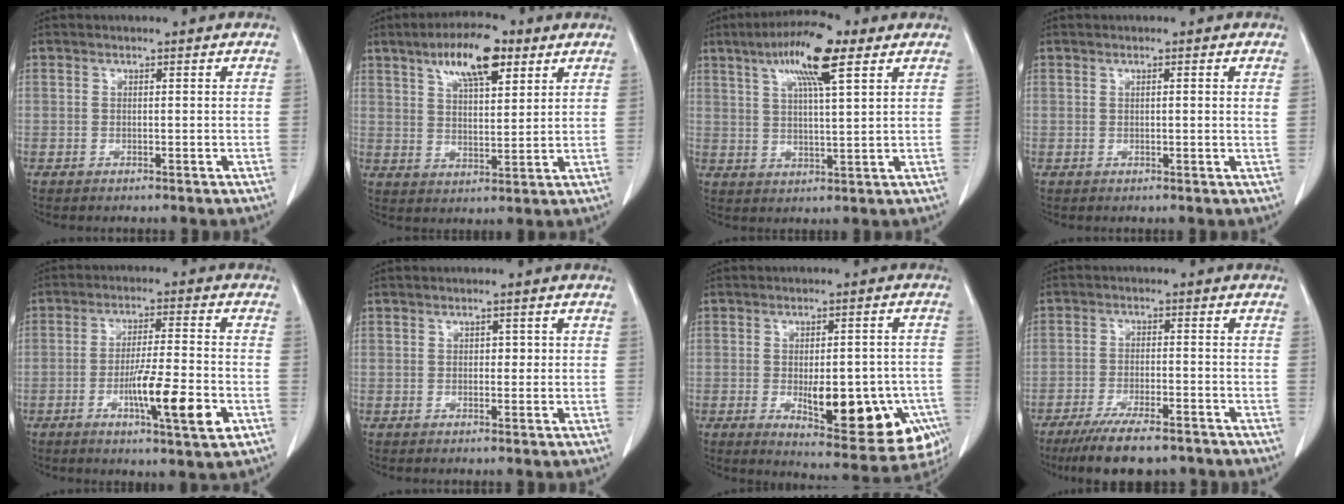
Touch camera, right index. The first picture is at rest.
{"total": 11.2, "force": [6.2, 3.8, 8.5], "torque": [-0.149, 0.012, 0.109]}
{"total": 11.9, "force": [6.2, 2.2, 9.9], "torque": [-0.181, 0.017, 0.104]}
{"total": 2.4, "force": [0.8, 0.4, 2.2], "torque": [-0.044, 0.004, 0.011]}
{"total": 11.5, "force": [-4.0, 1.3, 10.7], "torque": [-0.176, -0.007, -0.063]}
{"total": 2.1, "force": [0.2, 1.3, 1.6], "torque": [-0.031, 0.009, 0.006]}
{"total": 18.7, "force": [-6.1, 7.1, 16.2], "torque": [-0.156, 0.011, -0.059]}
{"total": 11.8, "force": [-9.0, 3.0, 7.0], "torque": [-0.116, -0.018, -0.140]}